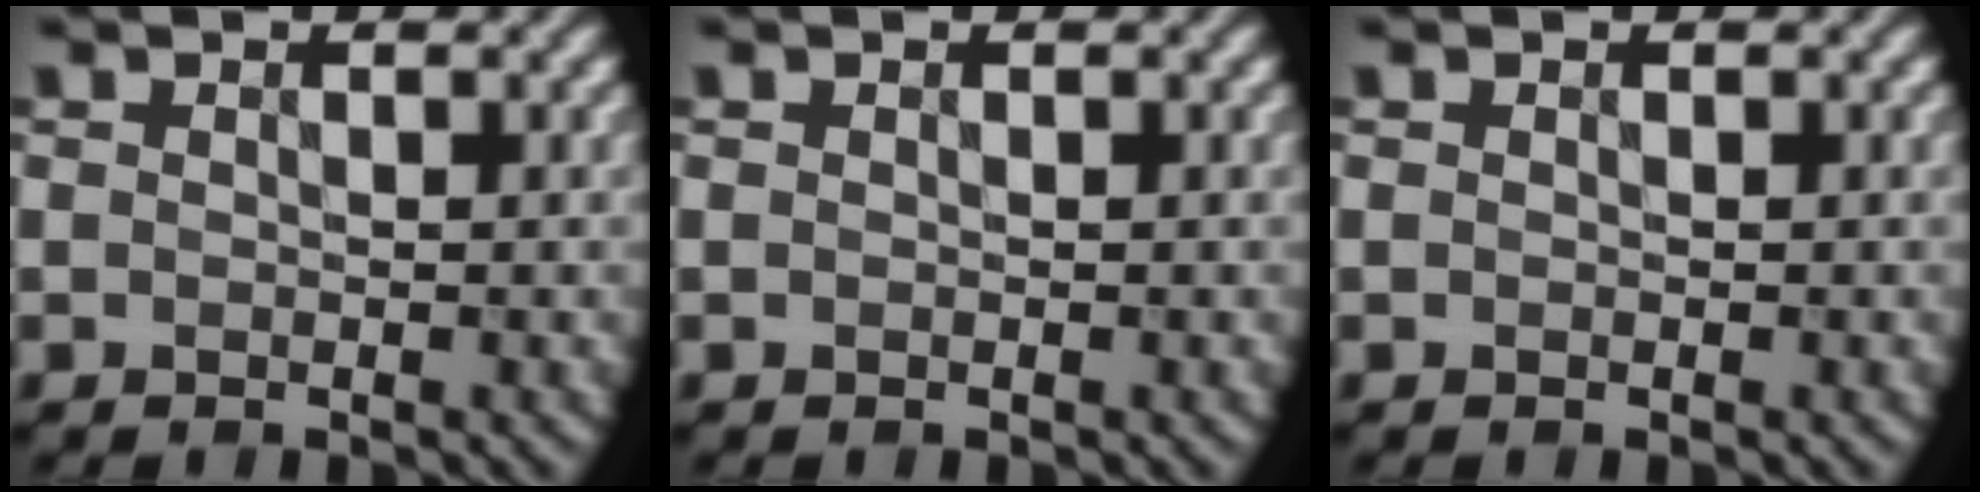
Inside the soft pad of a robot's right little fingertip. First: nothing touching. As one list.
[{"total": 0.0}, {"total": 0.0}]